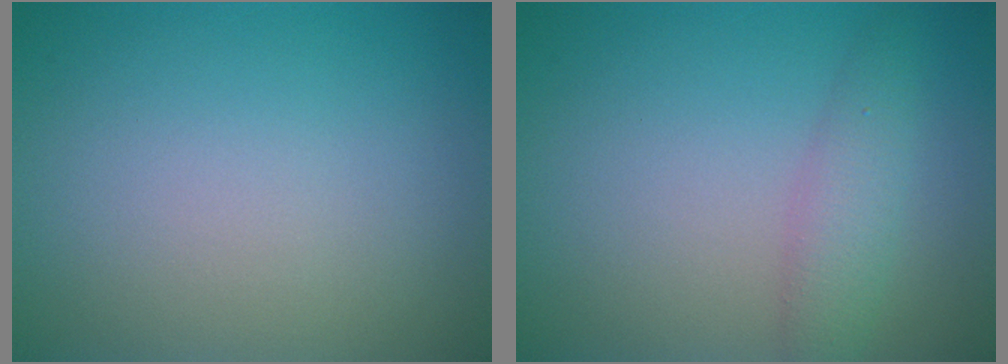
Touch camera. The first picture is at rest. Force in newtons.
{"total": 2.5, "press": 2.5, "slide": 0.0}